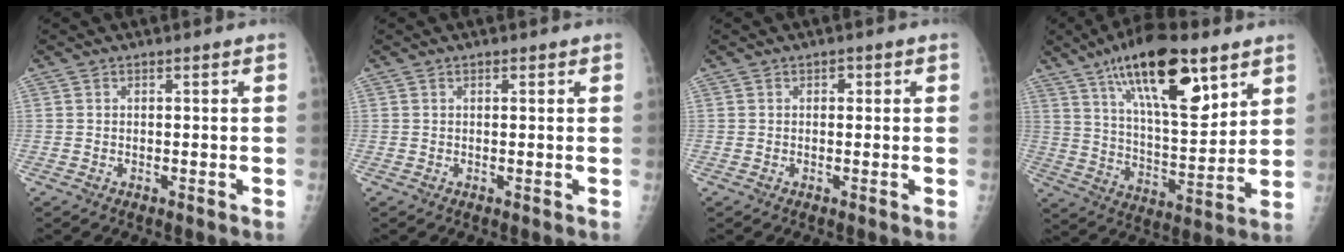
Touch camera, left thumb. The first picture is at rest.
{"total": 0.6, "force": [0.3, 0.4, 0.5], "torque": [-0.002, 0.001, 0.001]}
{"total": 1.2, "force": [0.2, 0.9, 0.8], "torque": [0.006, 0.005, -0.003]}
{"total": 21.2, "force": [11.6, 7.7, 15.9], "torque": [-0.233, -0.047, 0.199]}